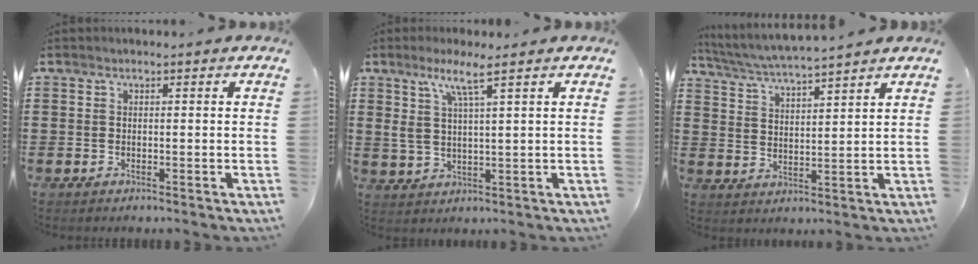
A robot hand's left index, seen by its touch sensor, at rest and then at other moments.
{"total": 5.7, "force": [2.9, 0.8, 4.8], "torque": [-0.102, 0.004, 0.049]}
{"total": 3.9, "force": [3.8, -0.6, 1.1], "torque": [-0.034, -0.020, 0.065]}